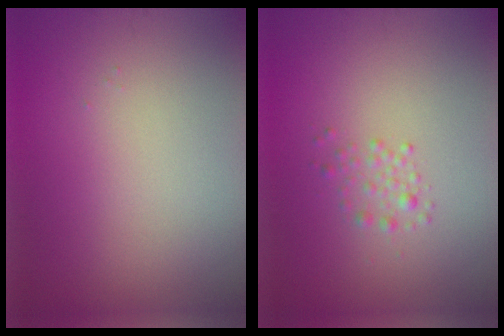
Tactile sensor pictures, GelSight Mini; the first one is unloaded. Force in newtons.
{"total": 1.3, "press": 1.3, "slide": 0.1}